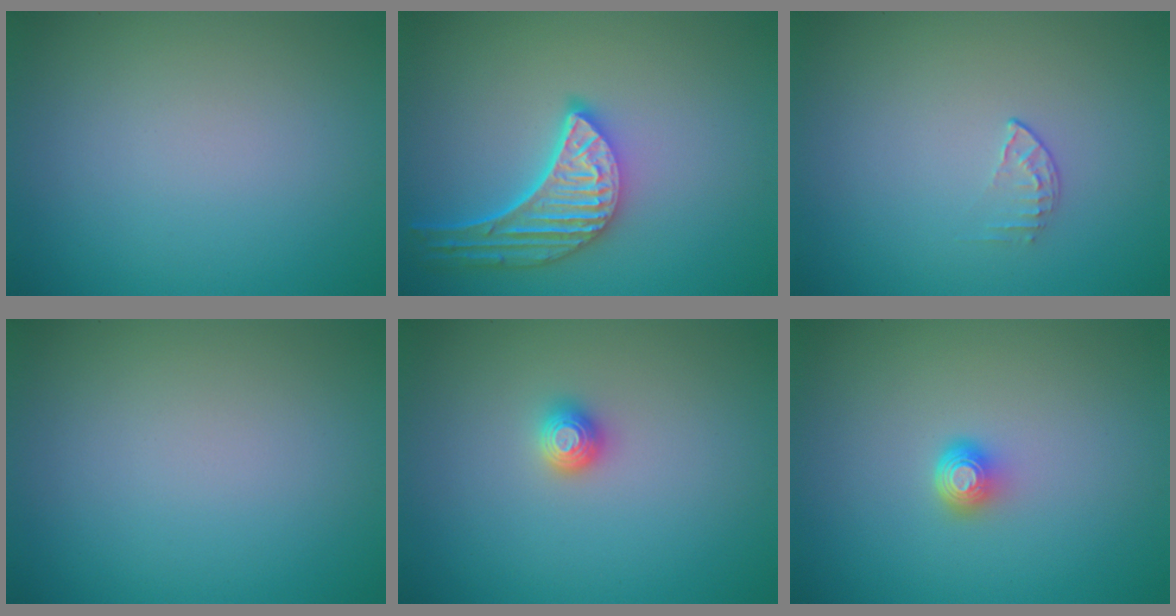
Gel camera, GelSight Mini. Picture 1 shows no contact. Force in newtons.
{"total": 5.4, "press": 4.3, "slide": 3.4}
{"total": 0.8, "press": 0.6, "slide": 0.6}
{"total": 0.0}
{"total": 1.3, "press": 1.2, "slide": 0.4}
{"total": 1.6, "press": 1.2, "slide": 1.1}